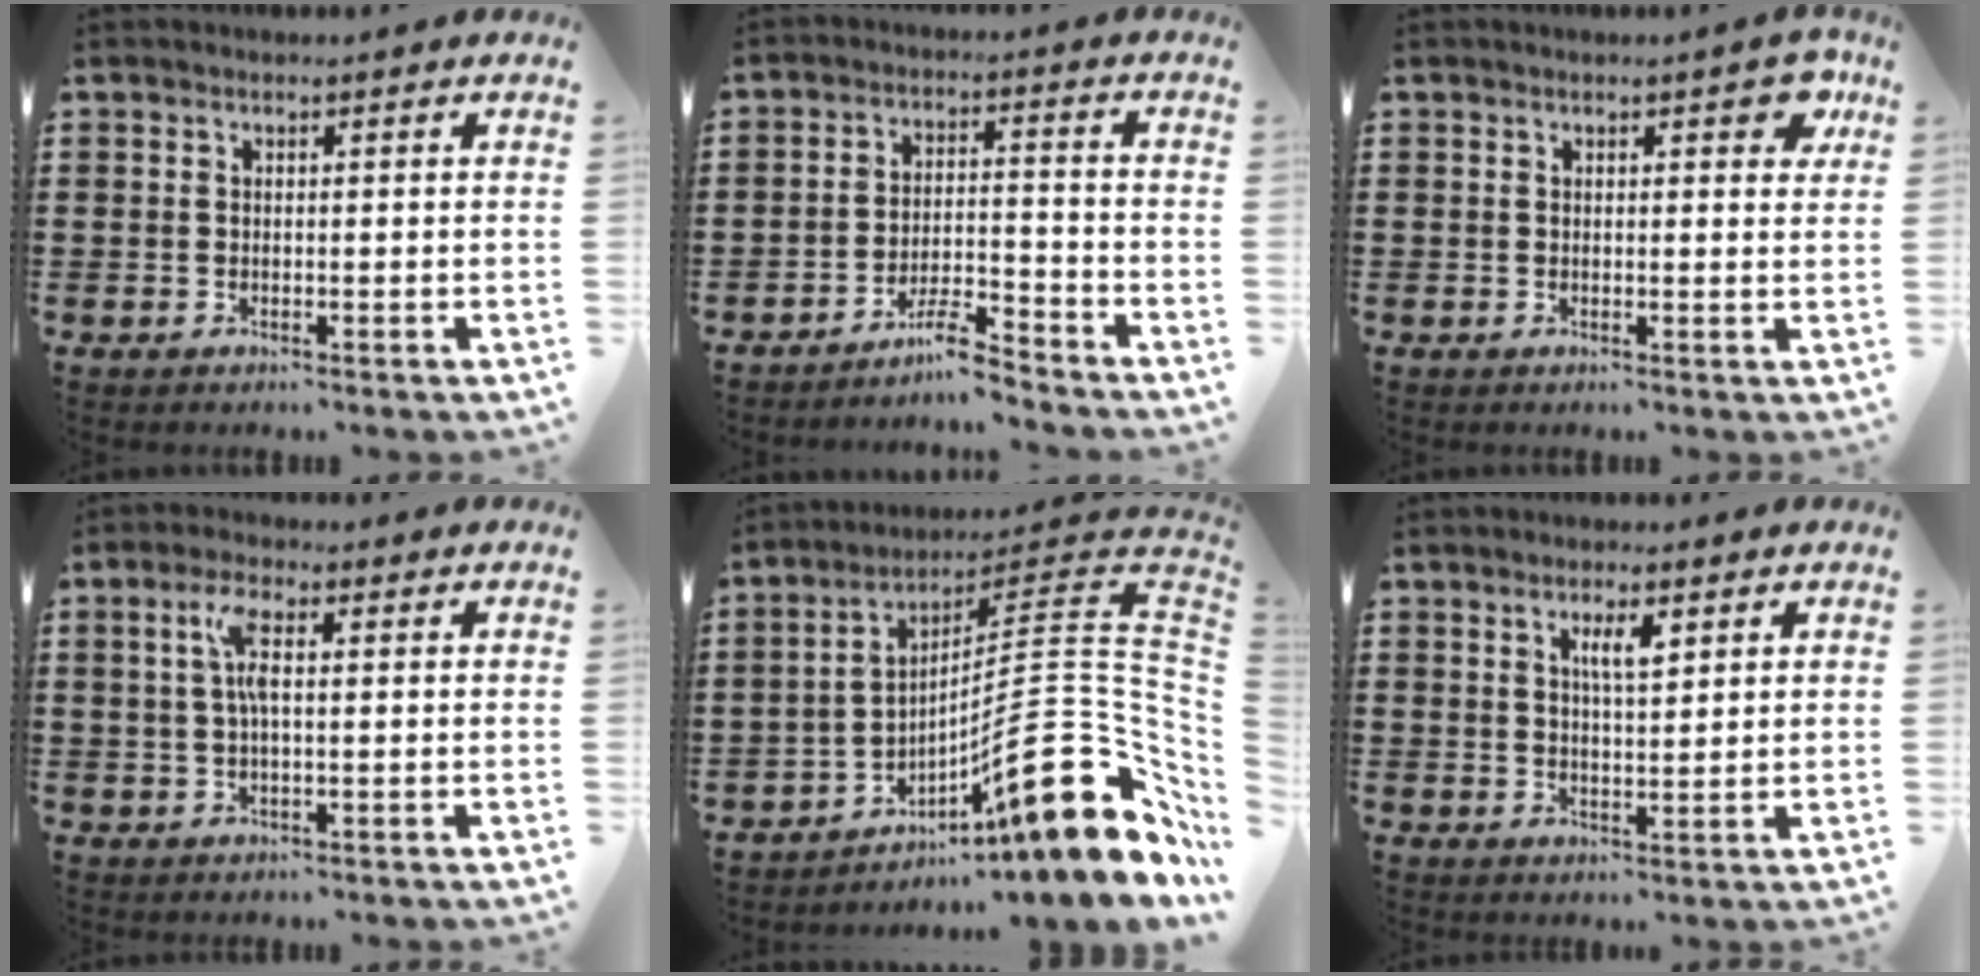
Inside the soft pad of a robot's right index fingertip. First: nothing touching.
{"total": 5.4, "force": [-4.9, 0.5, 2.3], "torque": [-0.047, 0.002, -0.094]}
{"total": 2.9, "force": [1.5, 1.1, 2.2], "torque": [-0.023, 0.000, 0.019]}
{"total": 4.7, "force": [0.7, 1.4, 4.4], "torque": [-0.102, 0.002, 0.004]}
{"total": 18.9, "force": [-7.1, 4.4, 16.9], "torque": [-0.260, -0.002, -0.124]}
{"total": 3.4, "force": [1.6, 0.9, 2.9], "torque": [-0.054, 0.001, 0.024]}